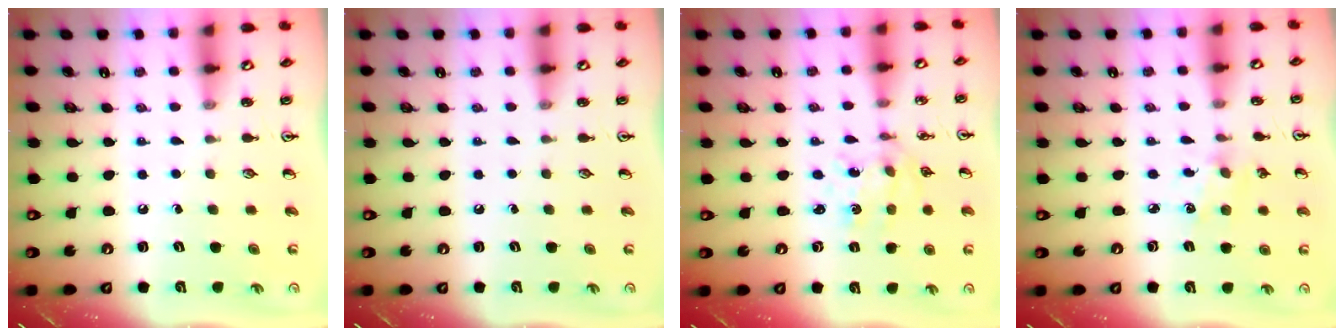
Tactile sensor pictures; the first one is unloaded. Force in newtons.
{"total": 0.0}
{"total": 2.6, "press": 2.4, "slide": 0.9}
{"total": 2.4, "press": 2.4, "slide": 0.6}